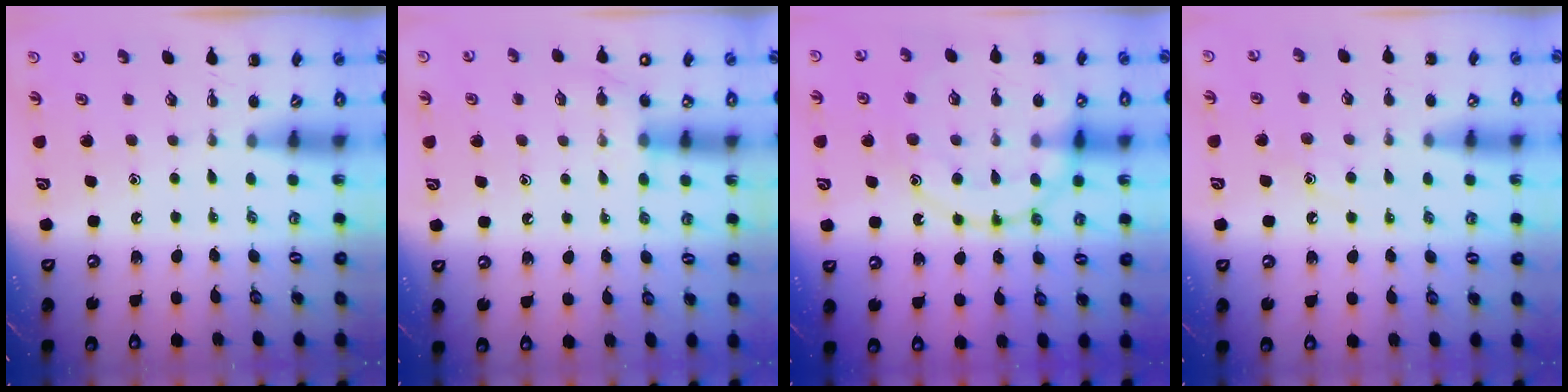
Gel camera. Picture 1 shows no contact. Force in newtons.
{"total": 6.2, "press": 6.1, "slide": 1.3}
{"total": 15.9, "press": 15.8, "slide": 1.6}
{"total": 8.3, "press": 8.2, "slide": 1.4}